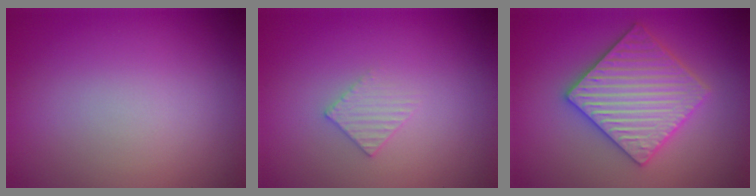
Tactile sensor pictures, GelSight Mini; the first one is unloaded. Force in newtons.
{"total": 1.4, "press": 1.4, "slide": 0.2}
{"total": 5.9, "press": 5.8, "slide": 1.0}